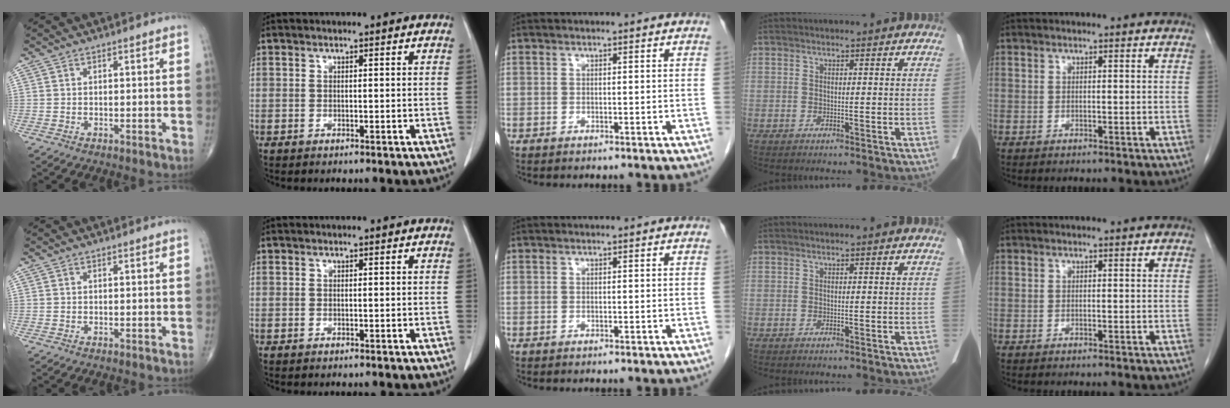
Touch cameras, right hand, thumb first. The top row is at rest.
{}